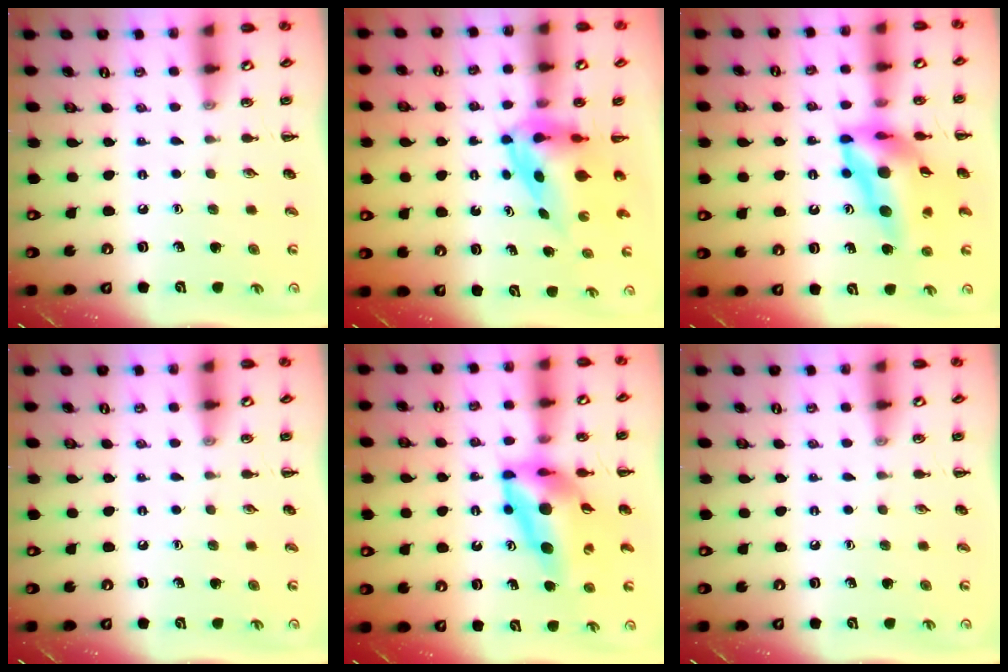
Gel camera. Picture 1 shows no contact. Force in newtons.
{"total": 3.8, "press": 3.7, "slide": 0.8}
{"total": 16.7, "press": 15.8, "slide": 5.4}
{"total": 0.0}
{"total": 13.2, "press": 12.6, "slide": 4.2}
{"total": 0.0}